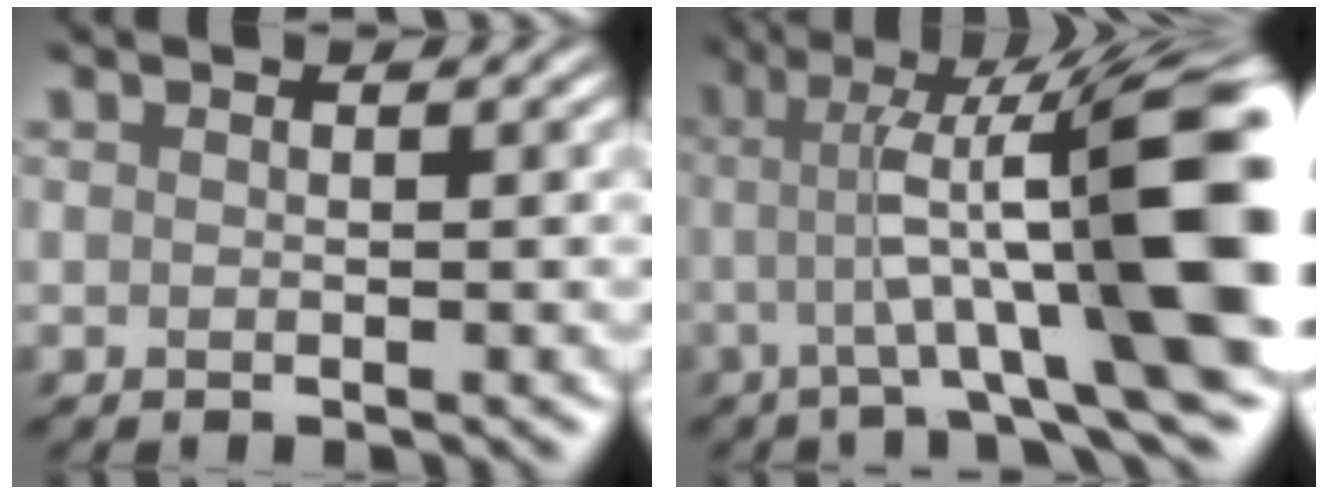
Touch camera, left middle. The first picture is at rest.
{"total": 10.7, "force": [-1.1, 1.7, 10.5], "torque": [-0.192, 0.017, 0.011]}